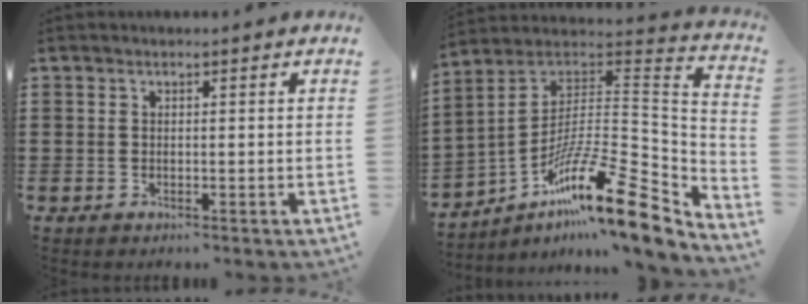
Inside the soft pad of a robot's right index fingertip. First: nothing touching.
{"total": 16.6, "force": [-10.1, 3.4, 12.7], "torque": [-0.203, 0.000, -0.184]}